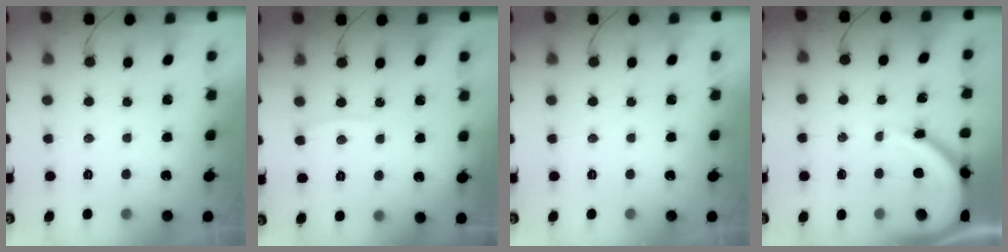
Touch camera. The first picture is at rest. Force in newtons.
{"total": 3.1, "press": 3.1, "slide": 0.3}
{"total": 0.0}
{"total": 9.7, "press": 9.6, "slide": 0.9}